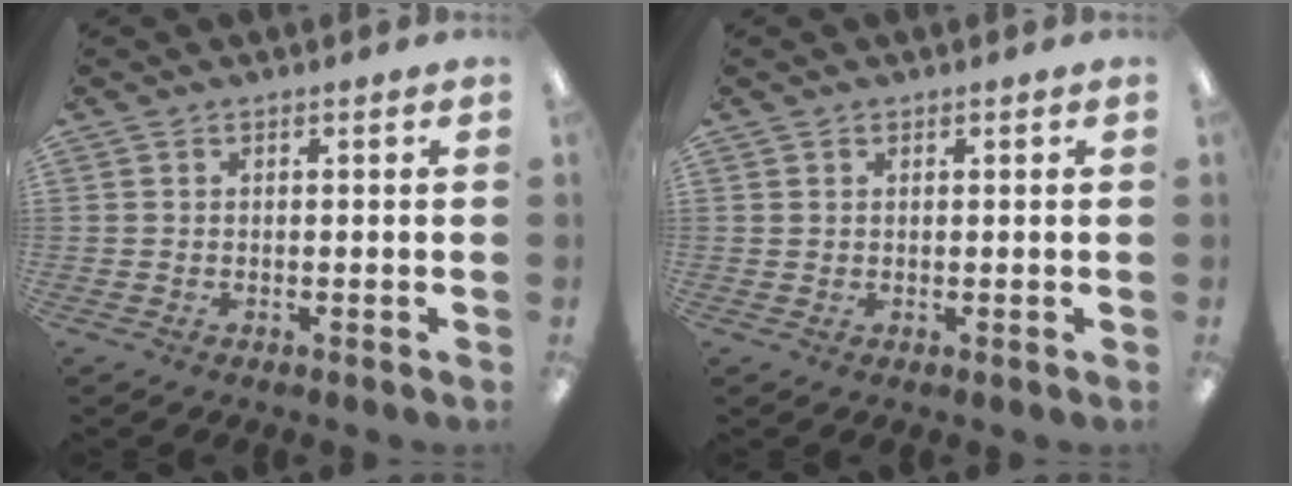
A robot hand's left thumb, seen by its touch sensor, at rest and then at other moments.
{"total": 0.7, "force": [0.4, 0.5, 0.1], "torque": [-0.002, 0.003, 0.008]}